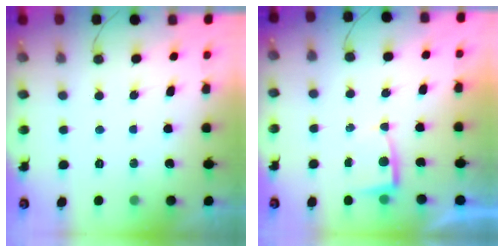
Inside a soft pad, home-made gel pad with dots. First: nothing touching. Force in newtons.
{"total": 2.2, "press": 2.2, "slide": 0.3}